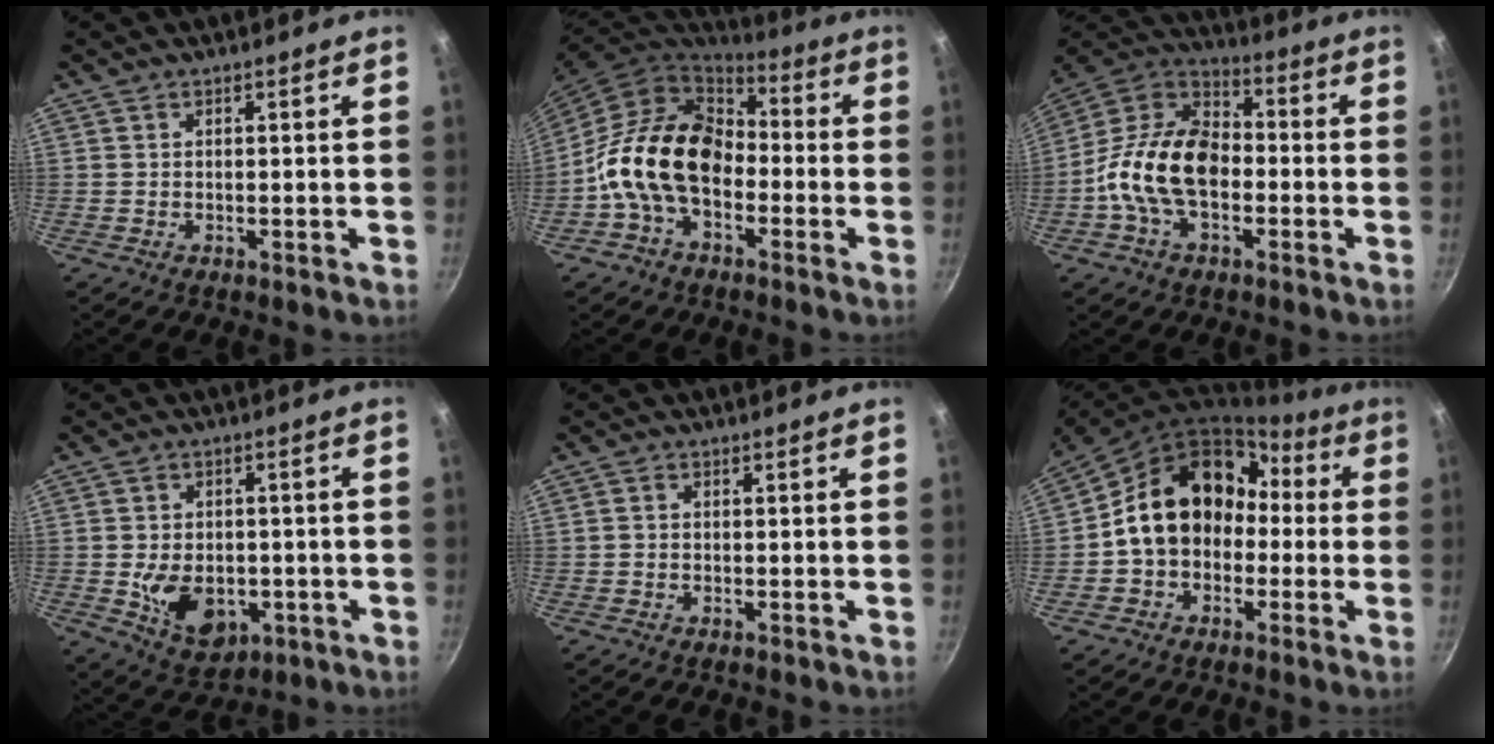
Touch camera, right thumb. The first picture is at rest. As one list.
[{"total": 17.6, "force": [-3.3, 12.1, 12.3], "torque": [-0.187, 0.047, -0.078]}, {"total": 17.2, "force": [-3.2, 10.9, 12.9], "torque": [-0.198, 0.041, -0.079]}, {"total": 9.1, "force": [-1.7, 6.4, 6.3], "torque": [-0.081, -0.002, -0.009]}, {"total": 0.7, "force": [-0.1, 0.6, 0.3], "torque": [-0.006, 0.004, -0.003]}, {"total": 17.5, "force": [-0.1, 13.9, 10.6], "torque": [-0.138, 0.070, -0.007]}]